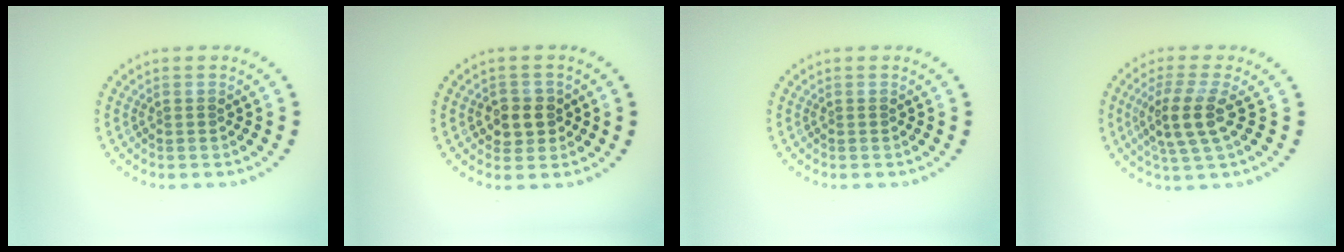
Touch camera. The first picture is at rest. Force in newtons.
{"total": 2.5, "press": 2.4, "slide": 0.8}
{"total": 0.0}
{"total": 3.9, "press": 3.3, "slide": 2.1}